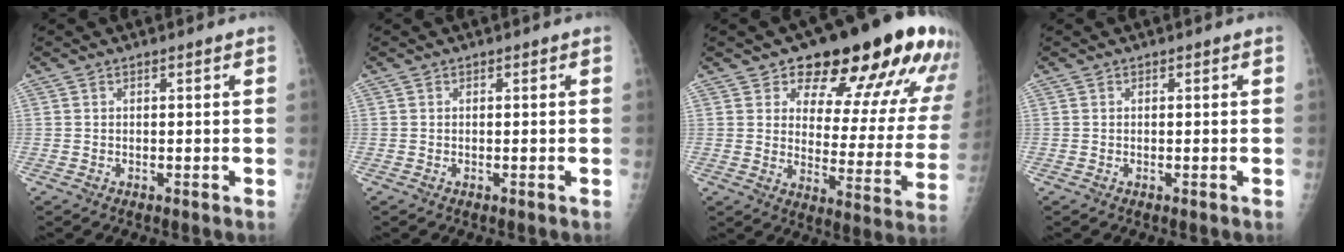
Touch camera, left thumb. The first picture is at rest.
{"total": 0.0}
{"total": 22.4, "force": [14.7, 9.0, 14.3], "torque": [-0.137, -0.072, 0.188]}
{"total": 0.0}